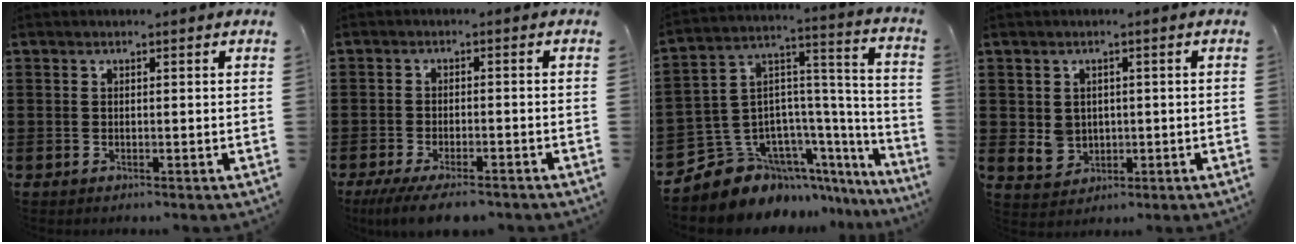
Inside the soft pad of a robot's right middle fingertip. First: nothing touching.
{"total": 4.5, "force": [-3.8, 0.6, 2.3], "torque": [-0.056, -0.011, -0.076]}
{"total": 9.5, "force": [-7.4, 5.9, 1.1], "torque": [-0.059, -0.007, -0.143]}
{"total": 3.4, "force": [0.2, 3.2, 1.2], "torque": [-0.026, 0.006, 0.002]}